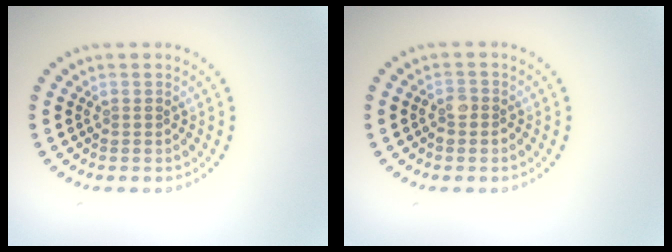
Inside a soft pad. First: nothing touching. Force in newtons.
{"total": 1.4, "press": 1.3, "slide": 0.7}